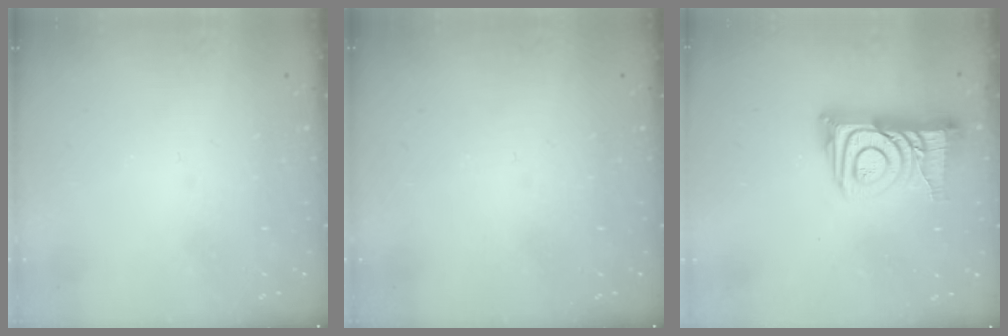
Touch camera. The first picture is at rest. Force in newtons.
{"total": 0.0}
{"total": 14.1, "press": 14.1, "slide": 1.1}